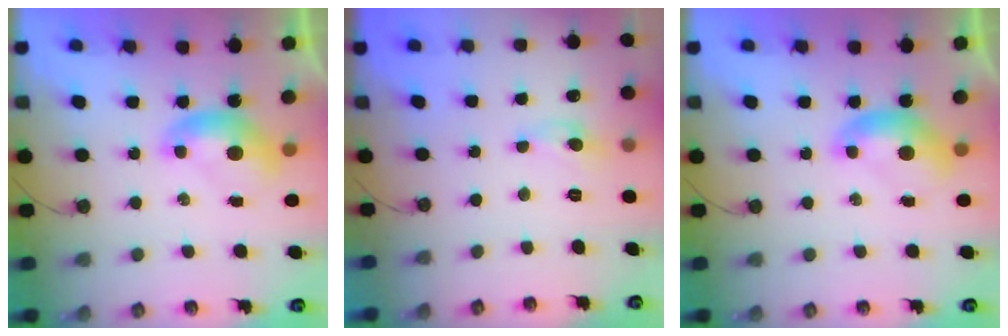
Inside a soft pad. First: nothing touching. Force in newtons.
{"total": 0.0}
{"total": 0.0}